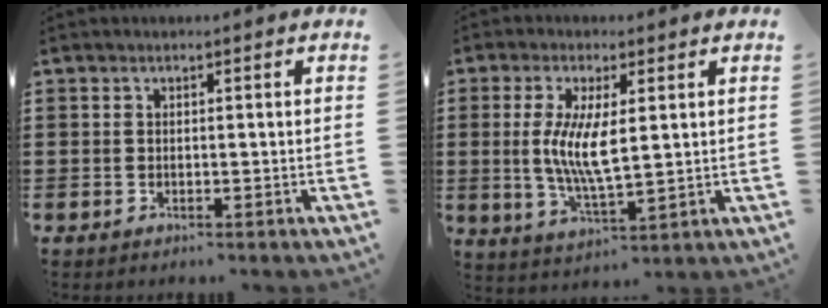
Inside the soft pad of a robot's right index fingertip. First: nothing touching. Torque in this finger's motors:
{"motor_torque": [0.82, -0.22, 0.94, 0.21]}